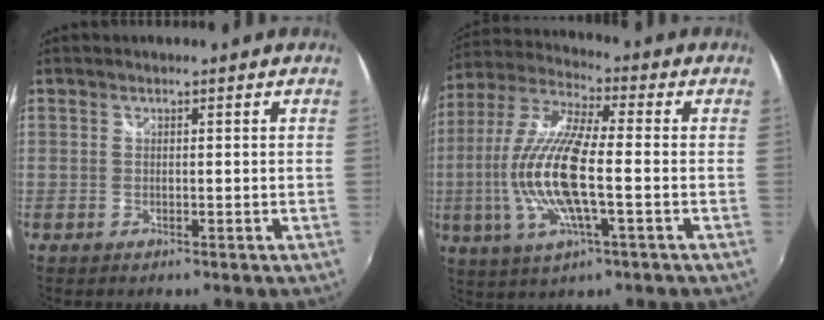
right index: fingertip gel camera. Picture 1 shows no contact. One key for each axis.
{"total": 16.4, "fx": -2.6, "fy": 3.9, "fz": 15.7, "tx": -0.316, "ty": -0.006, "tz": -0.052}